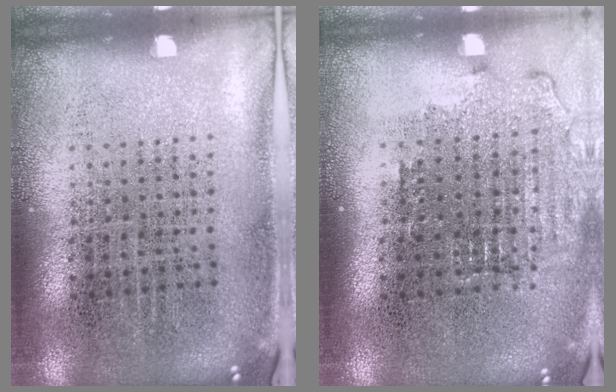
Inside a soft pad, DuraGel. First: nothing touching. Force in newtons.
{"total": 1.6, "press": 1.4, "slide": 0.6}